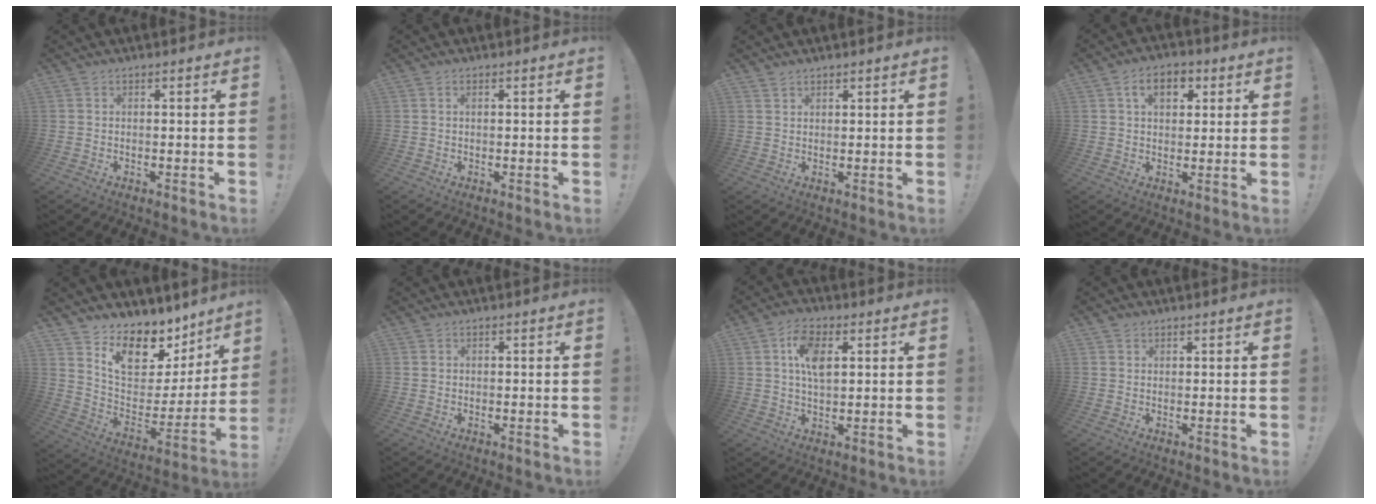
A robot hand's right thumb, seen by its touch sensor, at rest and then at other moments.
{"total": 0.8, "force": [0.3, 0.4, 0.6], "torque": [-0.006, -0.002, 0.004]}
{"total": 1.6, "force": [1.5, 0.5, 0.4], "torque": [-0.008, -0.006, 0.028]}
{"total": 8.1, "force": [3.1, 5.2, 5.4], "torque": [-0.082, 0.009, 0.054]}
{"total": 13.6, "force": [10.0, 7.2, 5.7], "torque": [-0.101, -0.084, 0.181]}
{"total": 0.7, "force": [0.0, 0.6, -0.3], "torque": [-0.001, 0.005, 0.002]}
{"total": 8.9, "force": [2.6, 4.9, 7.1], "torque": [-0.115, 0.002, 0.046]}
{"total": 1.1, "force": [0.8, 0.6, 0.3], "torque": [-0.006, 0.000, 0.015]}